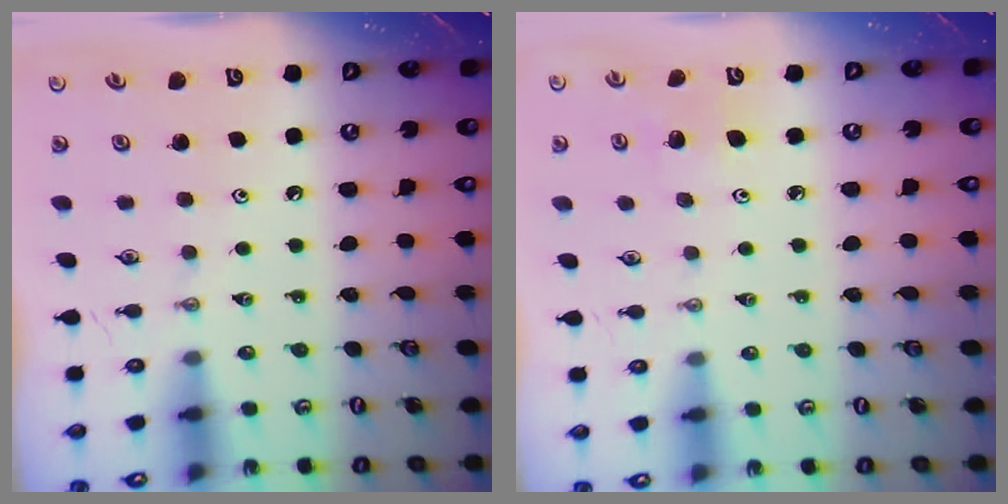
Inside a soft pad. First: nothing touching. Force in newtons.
{"total": 4.7, "press": 4.6, "slide": 1.0}